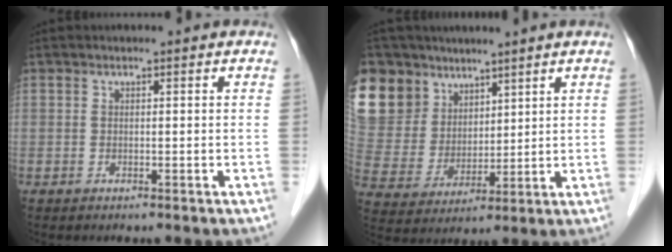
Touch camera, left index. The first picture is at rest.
{"total": 22.7, "force": [13.5, 16.5, 8.0], "torque": [-0.264, 0.066, 0.278]}